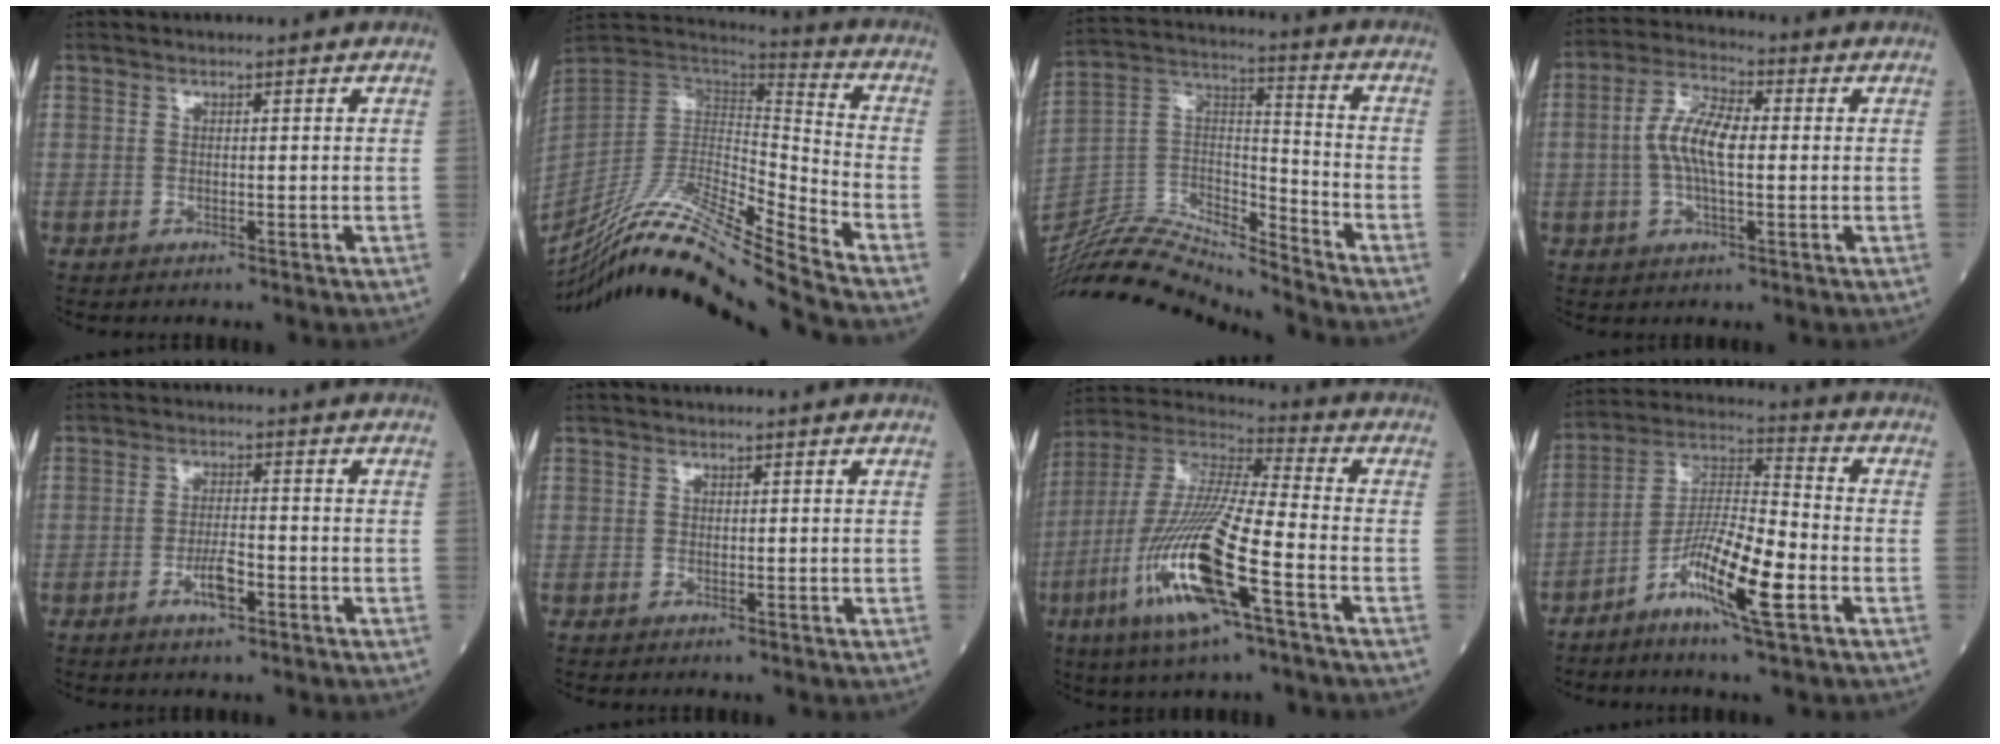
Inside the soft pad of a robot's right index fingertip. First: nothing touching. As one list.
[{"total": 23.0, "force": [-20.2, -1.9, 10.8], "torque": [-0.216, -0.022, -0.361]}, {"total": 17.1, "force": [-16.7, 0.2, 3.5], "torque": [-0.067, 0.043, -0.314]}, {"total": 8.5, "force": [0.1, 3.0, 7.9], "torque": [-0.165, 0.013, -0.001]}, {"total": 5.5, "force": [-2.6, 1.3, 4.7], "torque": [-0.089, 0.000, -0.046]}, {"total": 0.0}, {"total": 19.6, "force": [-7.3, 2.3, 18.0], "torque": [-0.393, -0.031, -0.143]}, {"total": 12.3, "force": [-5.5, 1.4, 10.9], "torque": [-0.205, -0.002, -0.107]}]